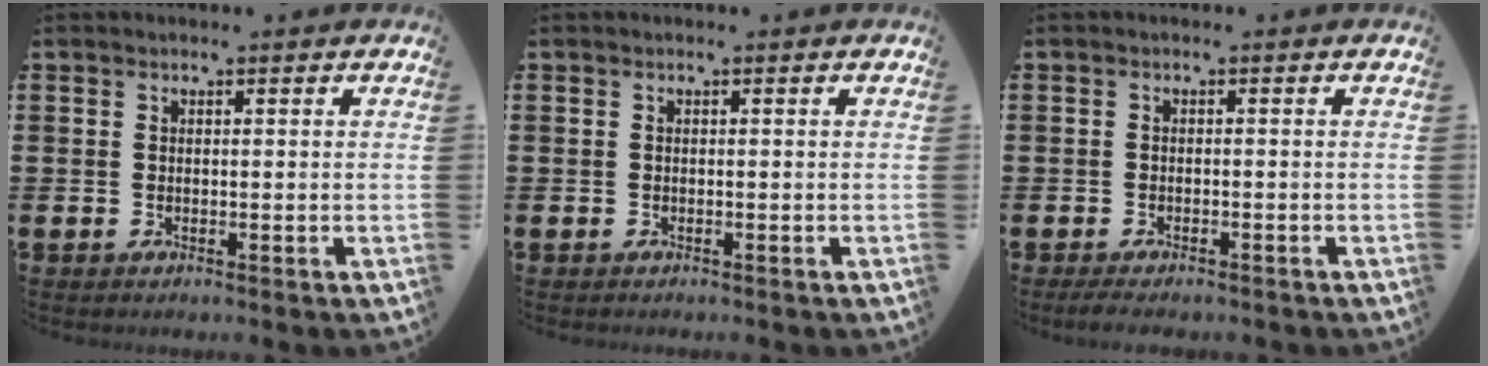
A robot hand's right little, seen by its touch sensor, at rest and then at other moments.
{"total": 0.0}
{"total": 1.3, "force": [-1.1, 0.3, 0.6], "torque": [-0.012, 0.001, -0.022]}